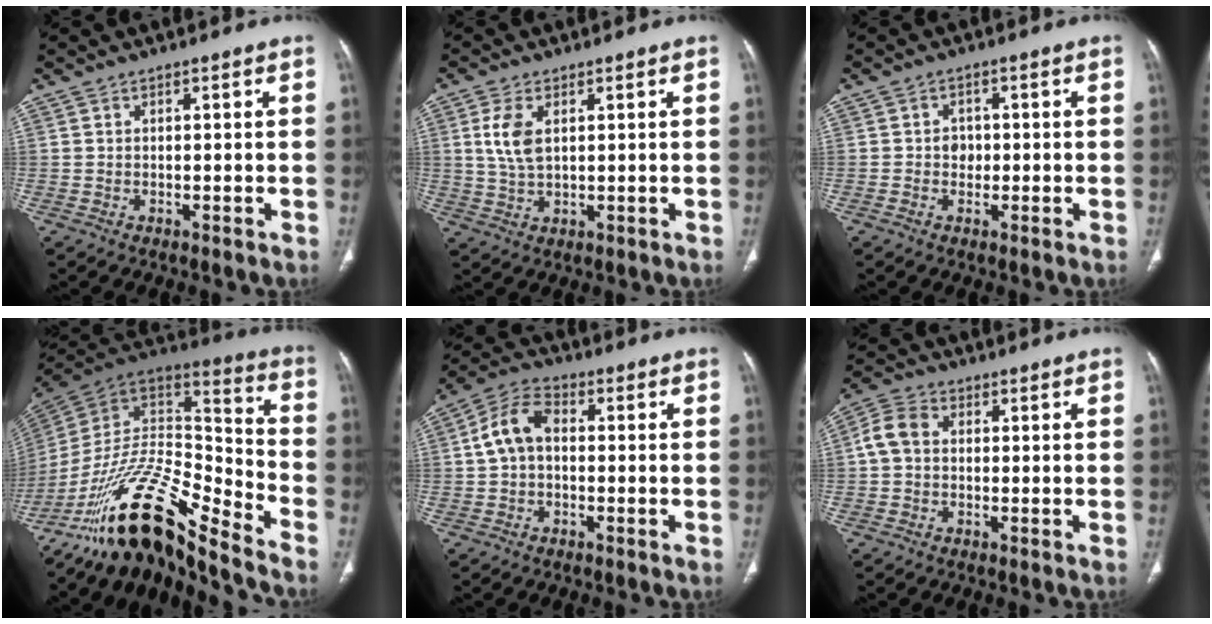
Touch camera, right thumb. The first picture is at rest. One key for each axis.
{"total": 6.1, "fx": 1.6, "fy": 3.3, "fz": 4.9, "tx": -0.109, "ty": -0.001, "tz": 0.034}
{"total": 2.2, "fx": -0.2, "fy": 2.0, "fz": 1.0, "tx": 0.005, "ty": 0.008, "tz": -0.007}
{"total": 21.8, "fx": -16.7, "fy": 5.3, "fz": 13.0, "tx": -0.221, "ty": 0.097, "tz": -0.297}
{"total": 7.5, "fx": 0.1, "fy": 4.9, "fz": 5.7, "tx": -0.106, "ty": 0.025, "tz": -0.007}
{"total": 5.4, "fx": 0.2, "fy": 4.2, "fz": 3.4, "tx": -0.068, "ty": 0.019, "tz": -0.003}